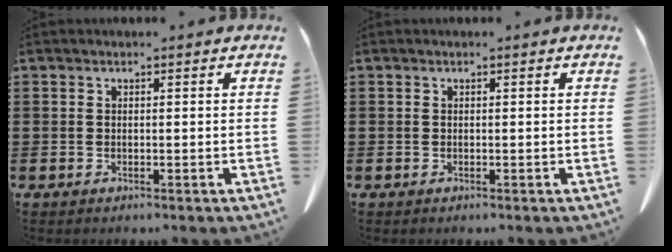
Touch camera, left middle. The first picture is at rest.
{"total": 0.0}